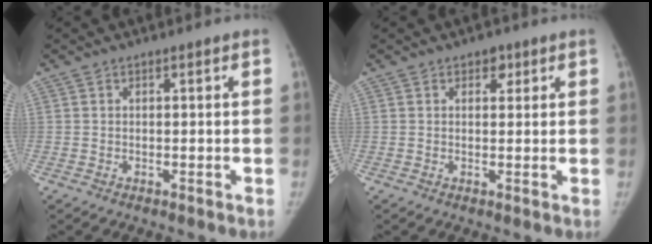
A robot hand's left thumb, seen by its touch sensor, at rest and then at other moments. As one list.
[{"total": 2.2, "force": [1.2, 1.5, 1.1], "torque": [0.000, -0.003, 0.013]}]